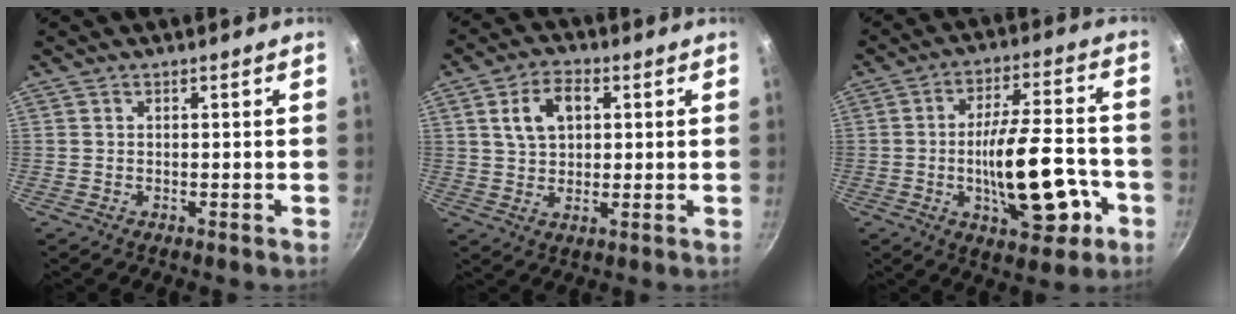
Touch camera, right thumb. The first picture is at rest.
{"total": 8.3, "force": [2.4, 5.1, 6.1], "torque": [-0.095, 0.004, 0.039]}
{"total": 17.4, "force": [-4.9, 7.0, 15.2], "torque": [-0.214, 0.035, -0.064]}